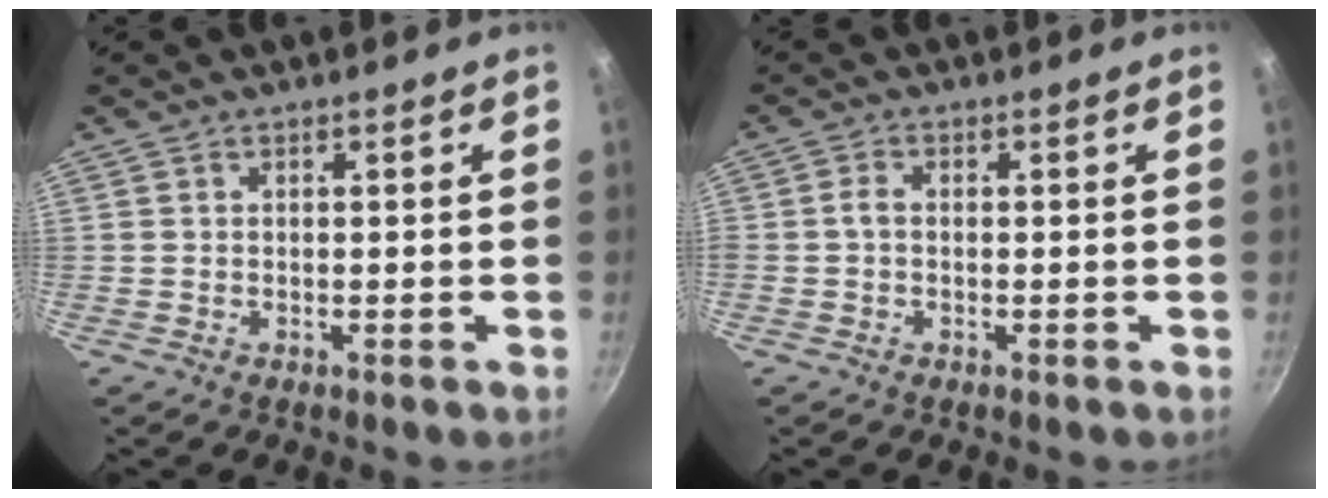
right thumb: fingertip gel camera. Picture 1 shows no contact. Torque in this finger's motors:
{"motor_torque": [0.24, 0.14, 0.99, -0.03, 0.11]}